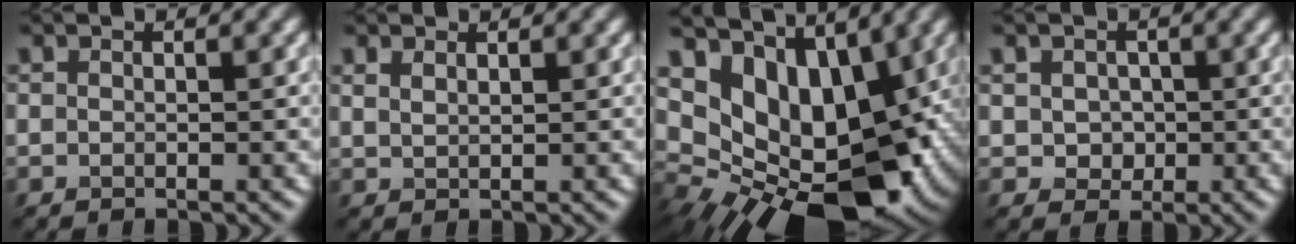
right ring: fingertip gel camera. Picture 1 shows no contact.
{"total": 1.2, "force": [1.0, 0.4, 0.6], "torque": [-0.014, -0.002, 0.021]}
{"total": 14.8, "force": [3.3, 9.4, 10.9], "torque": [-0.162, -0.002, 0.072]}
{"total": 2.4, "force": [0.3, 2.2, 1.1], "torque": [-0.015, 0.003, 0.004]}